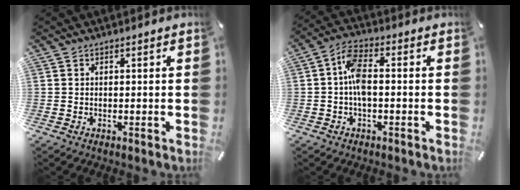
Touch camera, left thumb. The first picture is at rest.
{"total": 7.2, "force": [-0.9, 3.4, 6.3], "torque": [-0.137, 0.006, -0.019]}